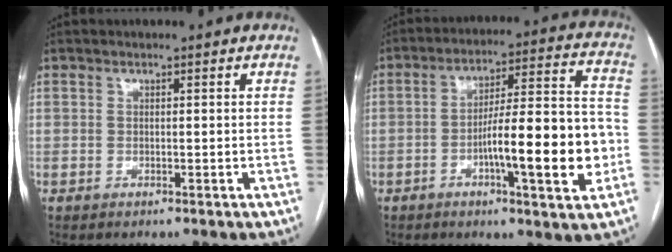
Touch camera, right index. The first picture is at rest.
{"total": 15.8, "force": [-4.2, 2.0, 15.1], "torque": [-0.233, 0.014, -0.062]}